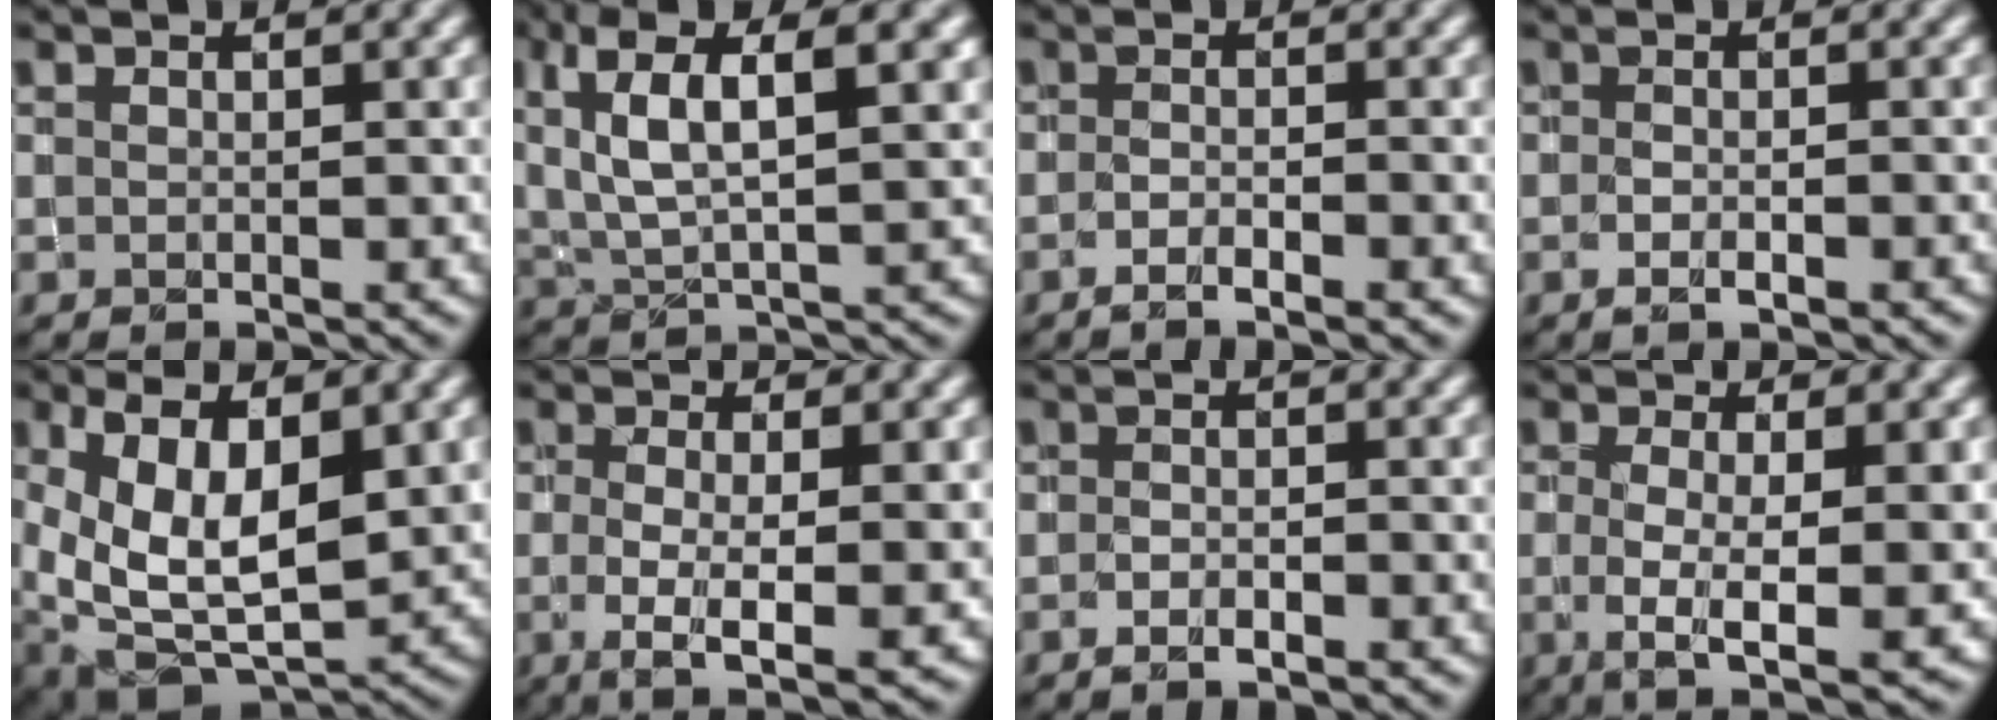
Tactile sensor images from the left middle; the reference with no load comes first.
{"total": 8.0, "force": [3.1, 2.9, 6.8], "torque": [-0.134, 0.013, 0.058]}
{"total": 2.3, "force": [-1.3, 0.5, 1.8], "torque": [-0.028, -0.001, -0.025]}
{"total": 1.3, "force": [-0.6, 0.4, 1.1], "torque": [-0.013, -0.002, -0.006]}
{"total": 11.5, "force": [1.6, 6.2, 9.5], "torque": [-0.183, -0.008, 0.029]}
{"total": 5.6, "force": [-0.9, 1.5, 5.3], "torque": [-0.088, -0.012, -0.013]}
{"total": 1.5, "force": [-1.0, 0.3, 1.0], "torque": [-0.017, 0.003, -0.016]}
{"total": 6.3, "force": [-1.0, 1.7, 6.0], "torque": [-0.097, -0.013, -0.017]}